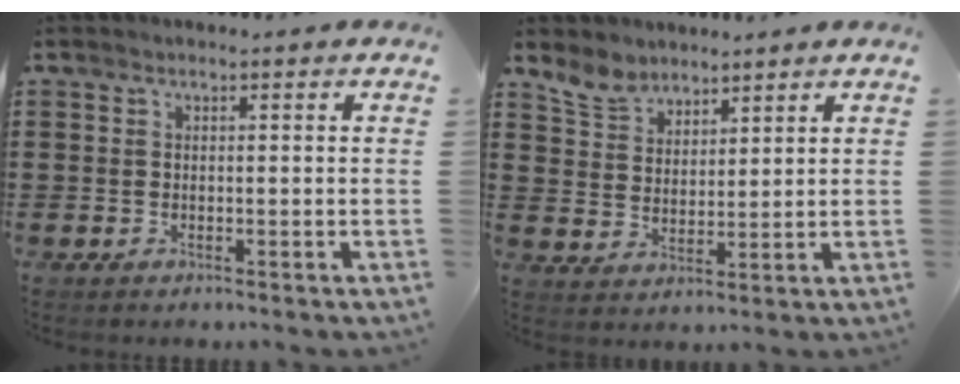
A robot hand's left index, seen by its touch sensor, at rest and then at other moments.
{"total": 5.3, "force": [4.6, 2.5, 0.7], "torque": [-0.035, -0.007, 0.088]}